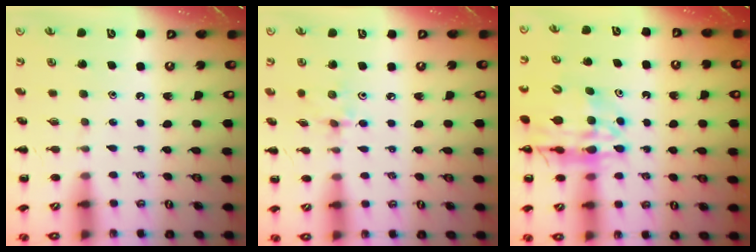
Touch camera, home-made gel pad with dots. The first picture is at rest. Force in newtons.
{"total": 2.9, "press": 2.7, "slide": 0.9}
{"total": 16.7, "press": 16.2, "slide": 4.2}